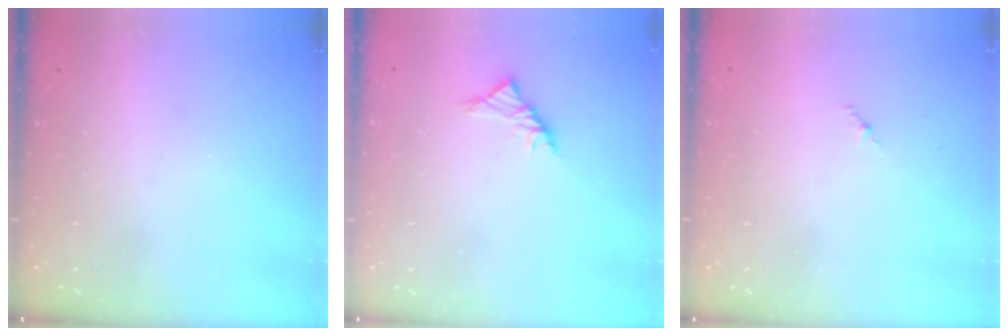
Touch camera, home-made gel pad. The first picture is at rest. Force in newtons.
{"total": 3.5, "press": 3.4, "slide": 1.0}
{"total": 1.2, "press": 1.1, "slide": 0.6}